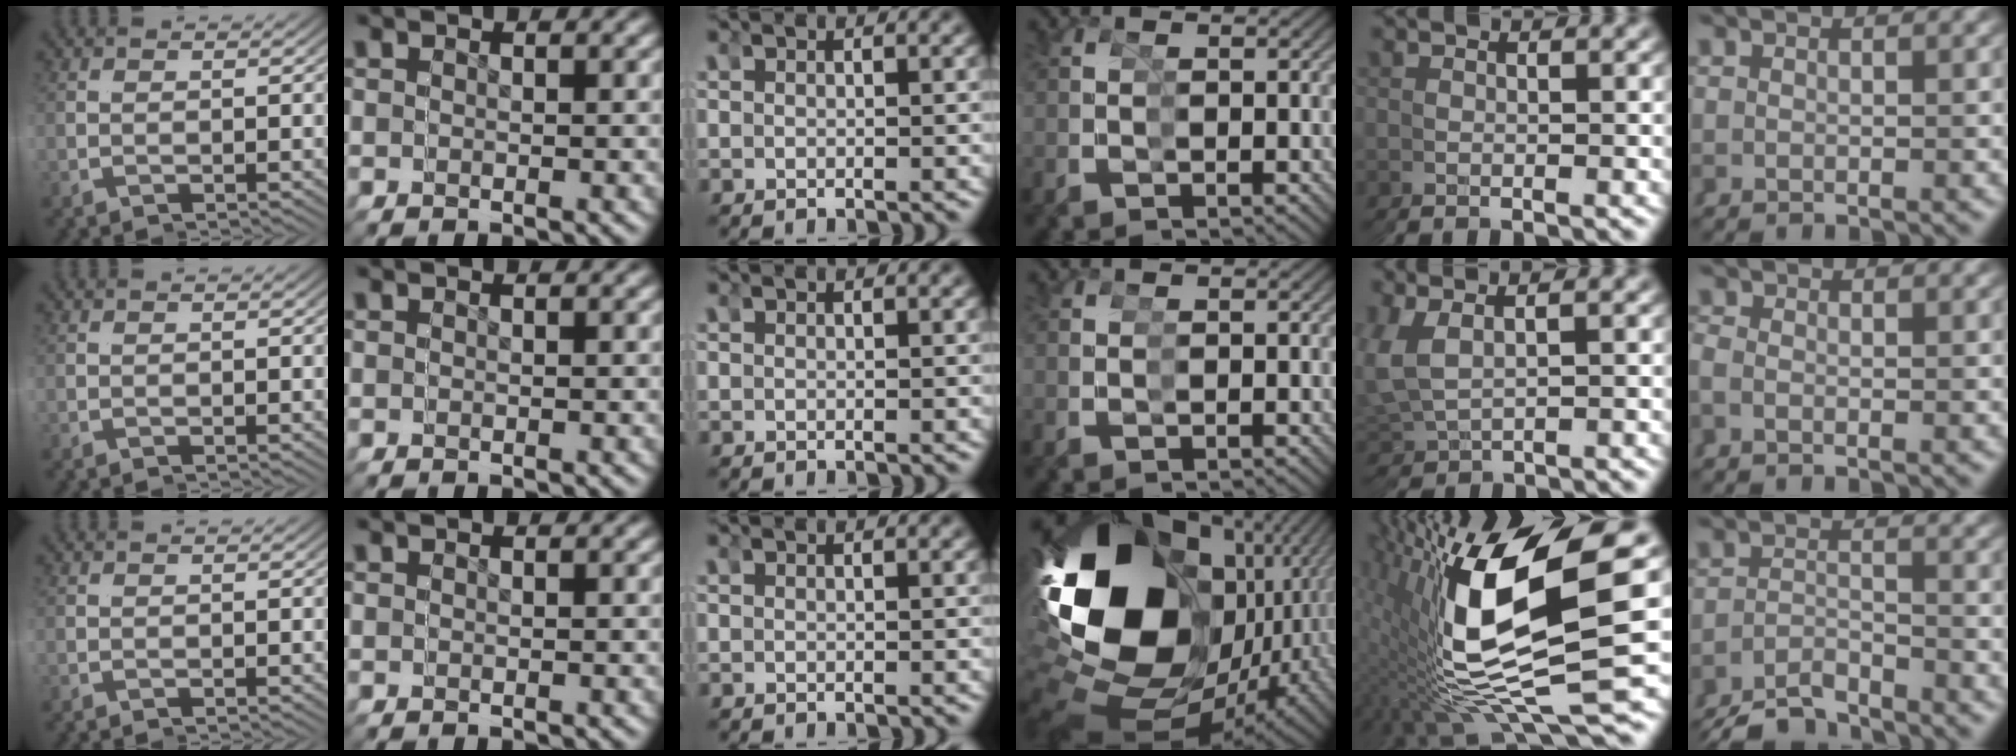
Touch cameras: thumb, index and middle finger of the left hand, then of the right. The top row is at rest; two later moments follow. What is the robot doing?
{"motion": "grasp_and_lifting", "object": "scissors"}